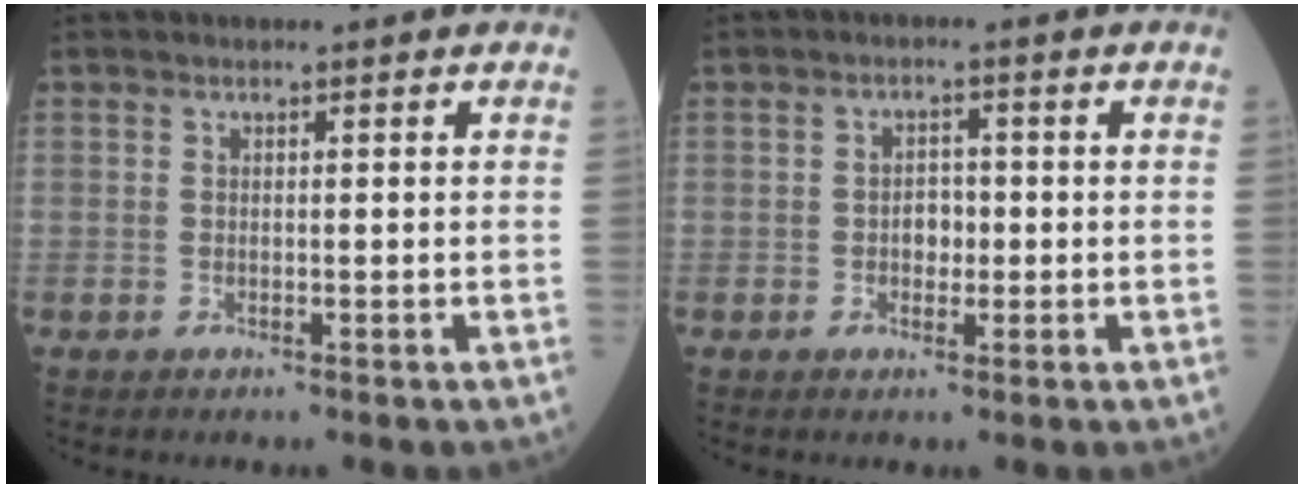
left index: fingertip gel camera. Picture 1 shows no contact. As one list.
[{"total": 2.6, "force": [-0.6, 1.8, 1.9], "torque": [-0.025, 0.005, -0.010]}]